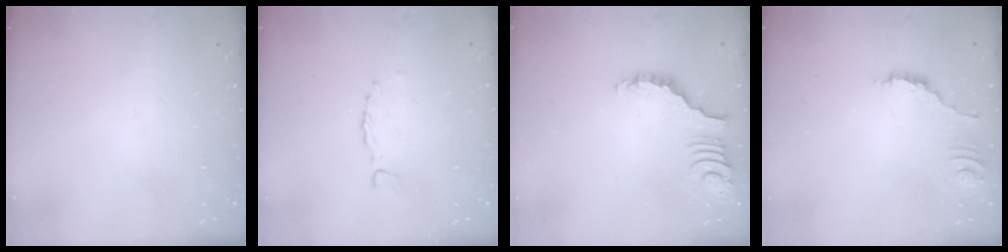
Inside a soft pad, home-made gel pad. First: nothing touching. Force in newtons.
{"total": 0.0}
{"total": 3.8, "press": 3.7, "slide": 0.7}
{"total": 2.0, "press": 2.0, "slide": 0.3}